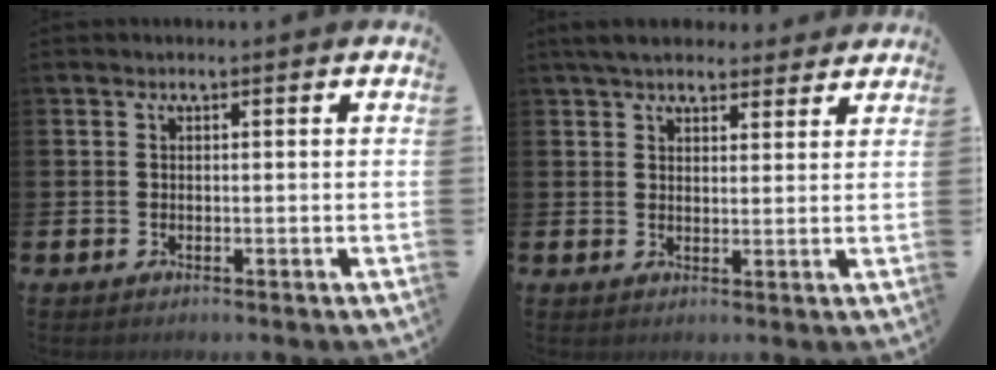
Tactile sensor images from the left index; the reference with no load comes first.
{"total": 5.4, "force": [5.0, 1.7, 1.2], "torque": [-0.031, -0.018, 0.093]}